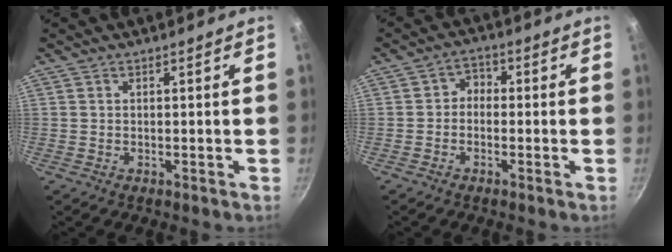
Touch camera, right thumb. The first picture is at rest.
{"total": 3.0, "force": [-0.8, 2.4, 1.5], "torque": [-0.010, 0.017, -0.024]}